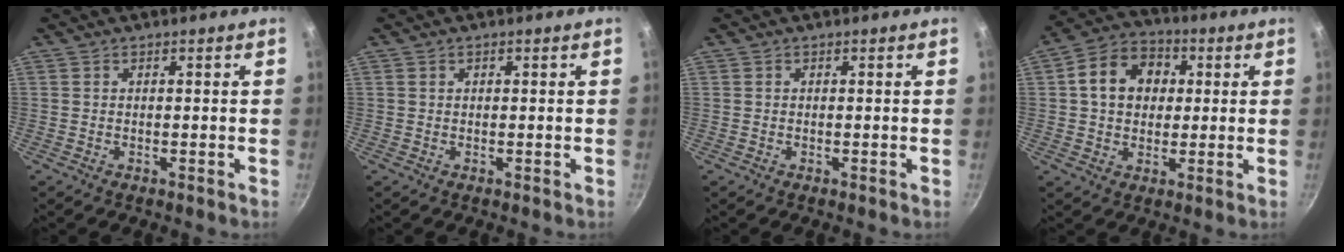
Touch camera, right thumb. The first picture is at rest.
{"total": 0.6, "force": [0.2, 0.5, 0.3], "torque": [-0.003, 0.004, 0.004]}
{"total": 0.0}
{"total": 11.6, "force": [2.0, 9.2, 6.7], "torque": [-0.086, 0.021, 0.020]}